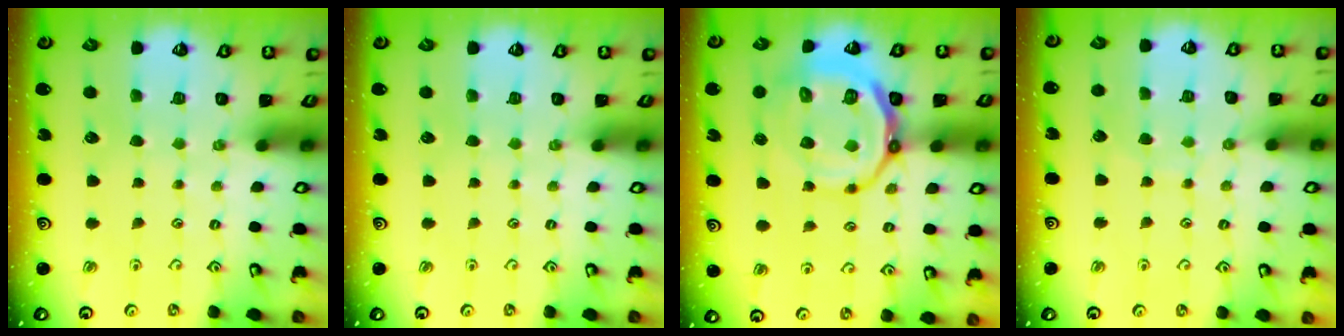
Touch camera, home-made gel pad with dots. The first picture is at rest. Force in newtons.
{"total": 0.0}
{"total": 15.0, "press": 14.8, "slide": 2.7}
{"total": 4.8, "press": 4.7, "slide": 0.6}